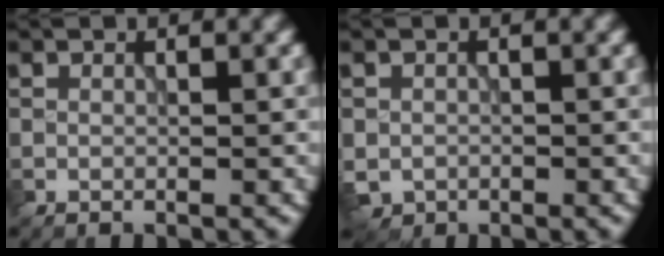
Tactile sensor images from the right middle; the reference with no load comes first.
{"total": 2.2, "force": [-0.7, 1.9, 0.7], "torque": [-0.015, -0.009, -0.017]}